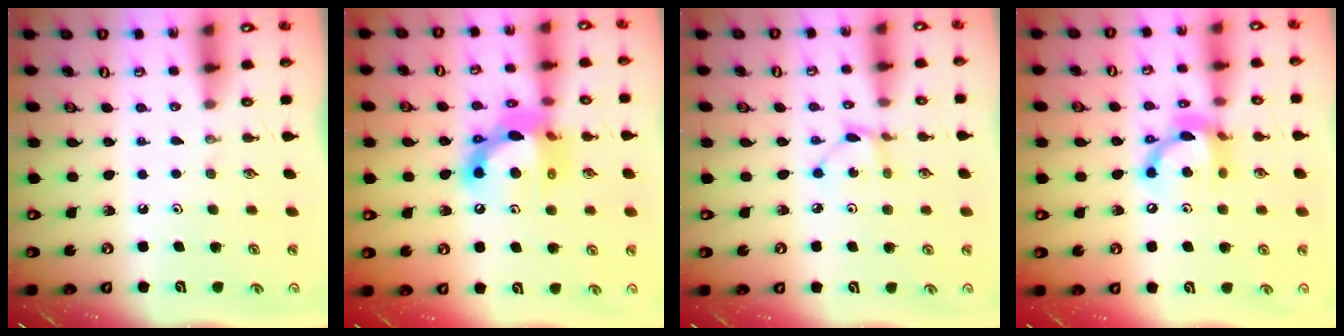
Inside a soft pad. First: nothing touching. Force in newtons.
{"total": 14.9, "press": 14.8, "slide": 1.5}
{"total": 2.5, "press": 2.5, "slide": 0.1}
{"total": 13.0, "press": 13.0, "slide": 1.0}